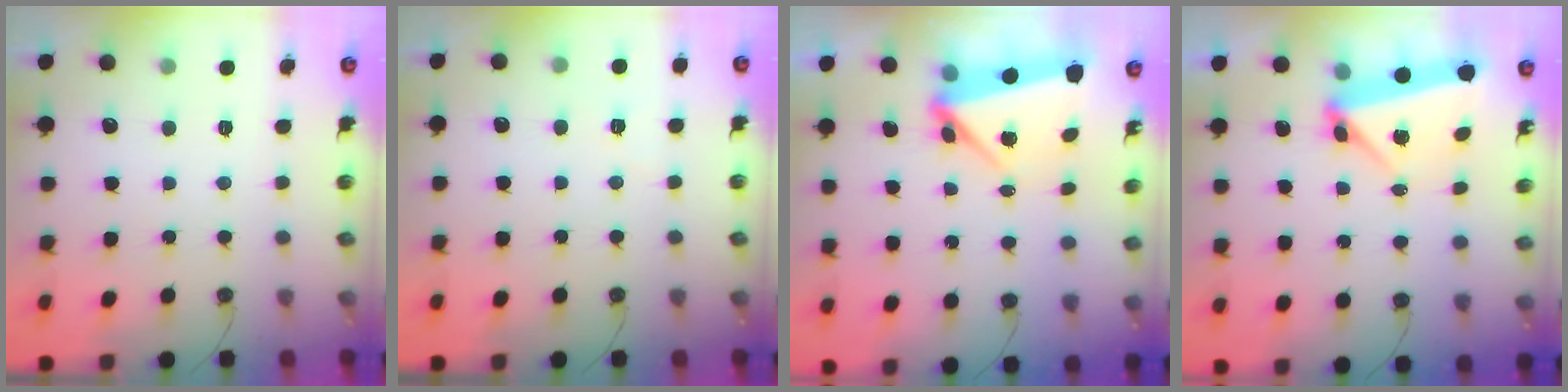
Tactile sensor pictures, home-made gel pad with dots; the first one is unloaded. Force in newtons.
{"total": 4.1, "press": 4.0, "slide": 0.8}
{"total": 5.5, "press": 4.7, "slide": 2.9}
{"total": 5.4, "press": 5.4, "slide": 0.5}